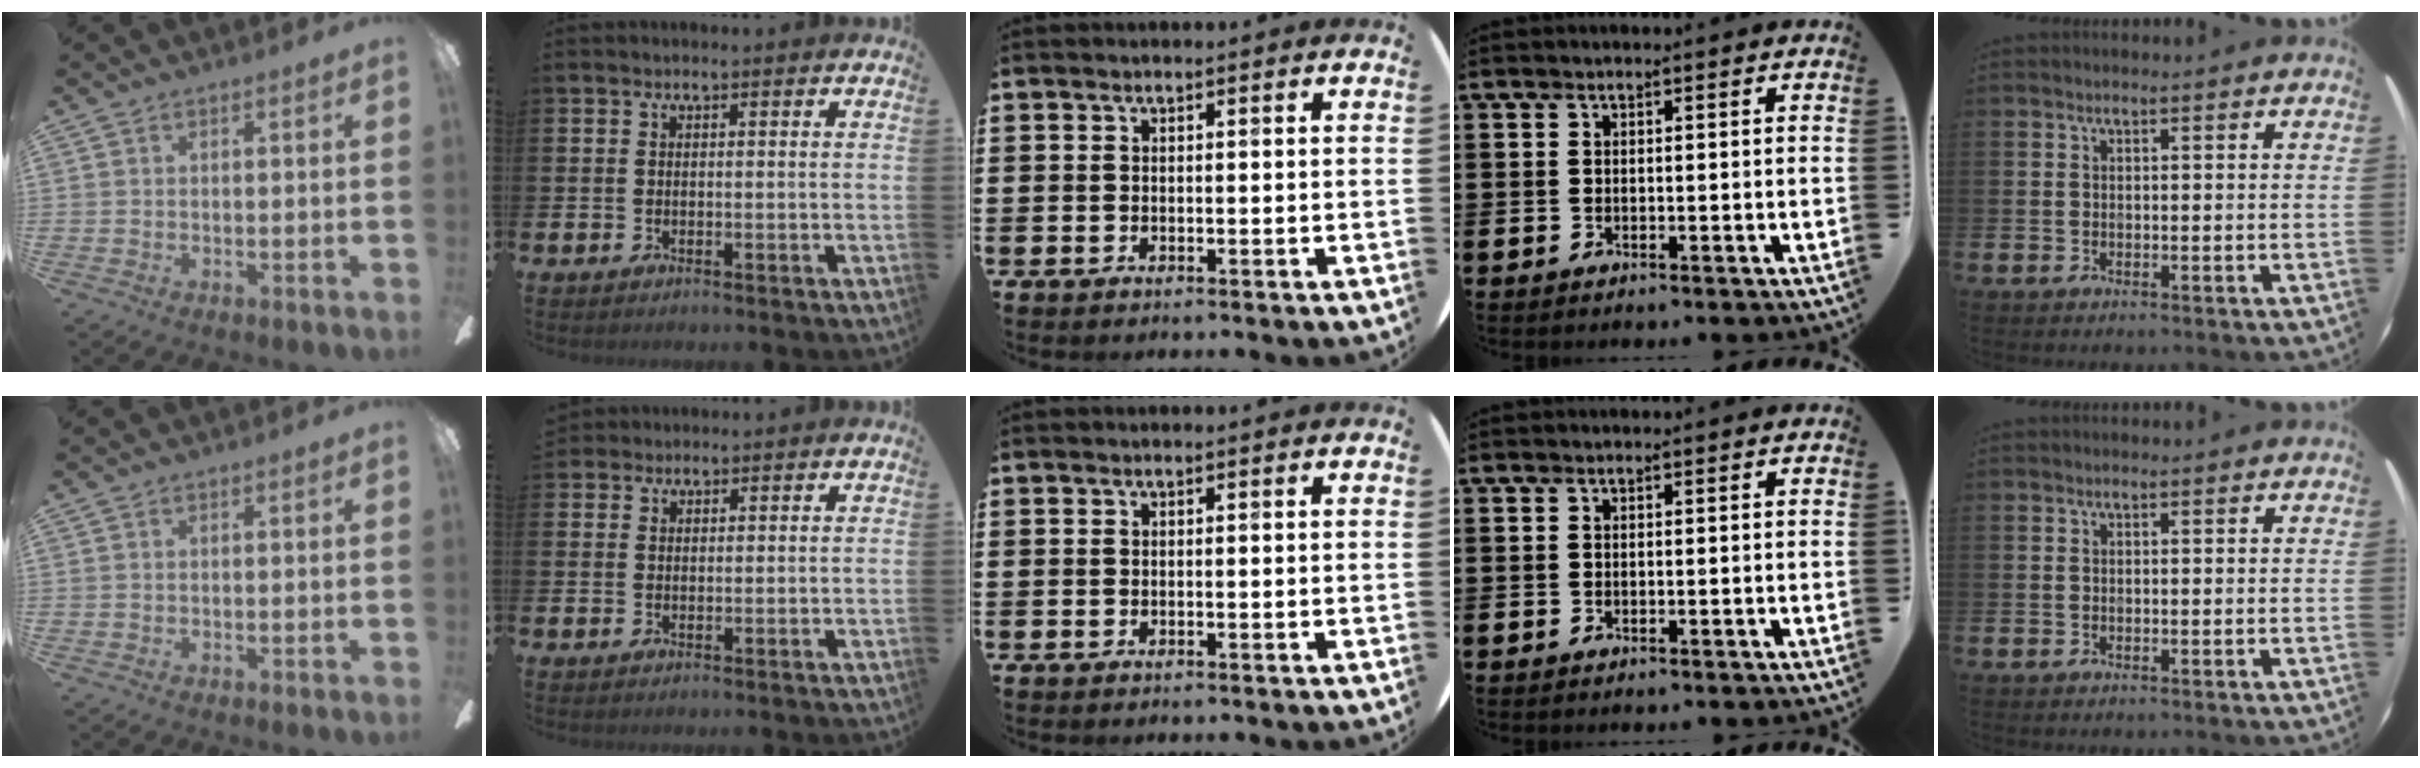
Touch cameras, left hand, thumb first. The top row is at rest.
{"index": {"total": 1.9, "force": [1.7, 0.8, 0.0], "torque": [0.003, -0.001, 0.032]}}